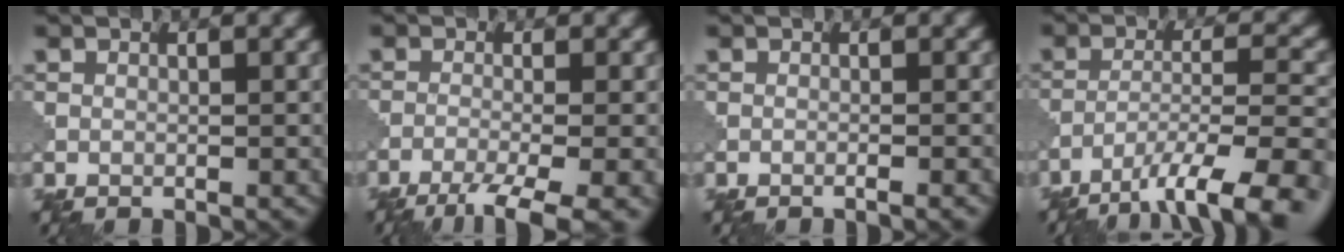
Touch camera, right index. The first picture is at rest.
{"total": 6.0, "force": [-3.9, 1.2, 4.5], "torque": [-0.070, -0.008, -0.072]}
{"total": 1.1, "force": [-0.5, 0.3, 1.0], "torque": [-0.009, -0.001, -0.018]}
{"total": 10.0, "force": [-6.9, 2.2, 7.0], "torque": [-0.116, -0.003, -0.103]}